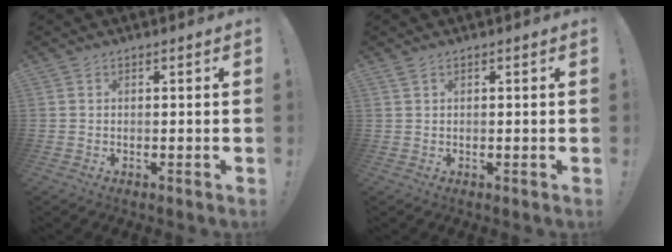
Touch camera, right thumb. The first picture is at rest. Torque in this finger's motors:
{"motor_torque": [-0.11, 0.18, 0.49, -0.02, 0.00]}